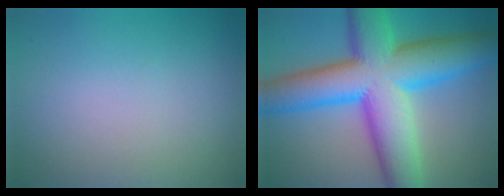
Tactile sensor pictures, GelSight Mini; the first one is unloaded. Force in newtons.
{"total": 14.8, "press": 14.8, "slide": 0.1}